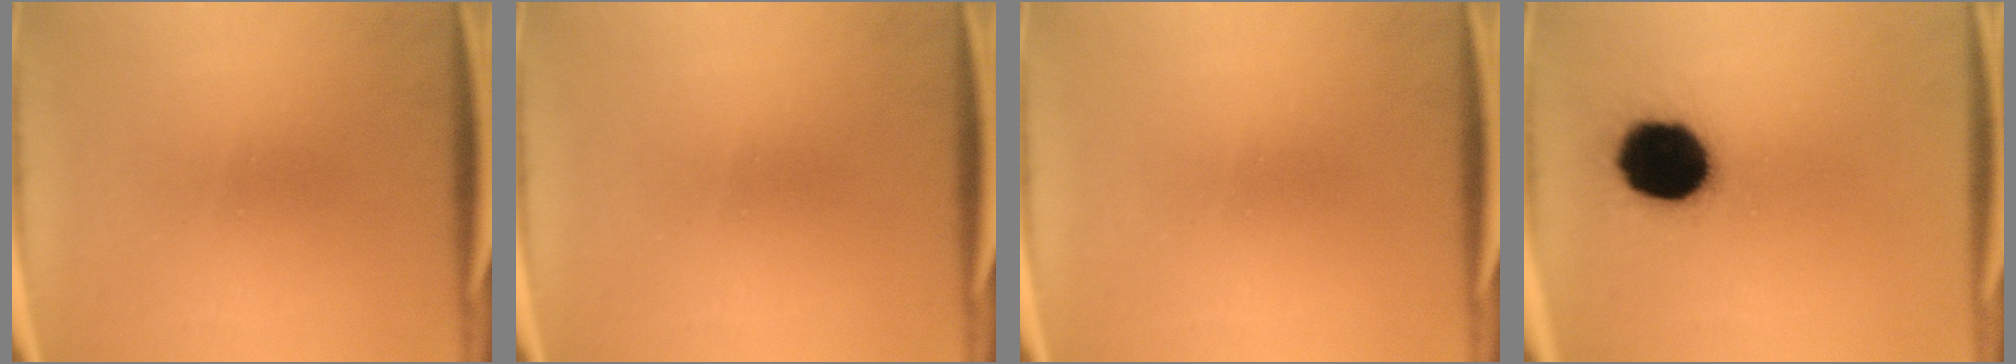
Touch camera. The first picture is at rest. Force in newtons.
{"total": 0.0}
{"total": 0.0}
{"total": 18.0}